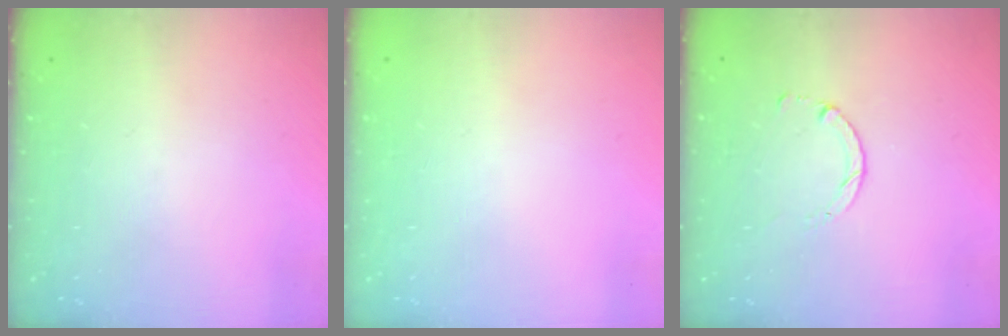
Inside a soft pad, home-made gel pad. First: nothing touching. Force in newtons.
{"total": 2.6, "press": 2.6, "slide": 0.2}
{"total": 1.4, "press": 1.4, "slide": 0.2}